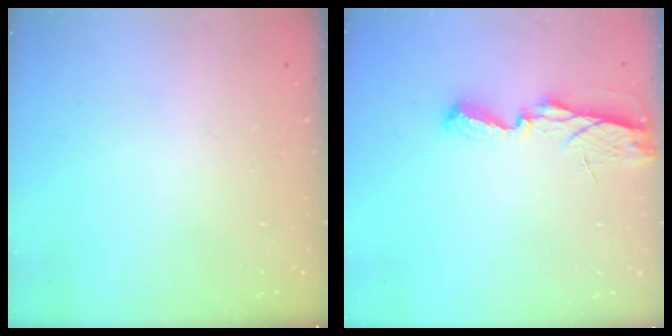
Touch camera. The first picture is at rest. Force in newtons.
{"total": 6.3, "press": 6.3, "slide": 0.2}